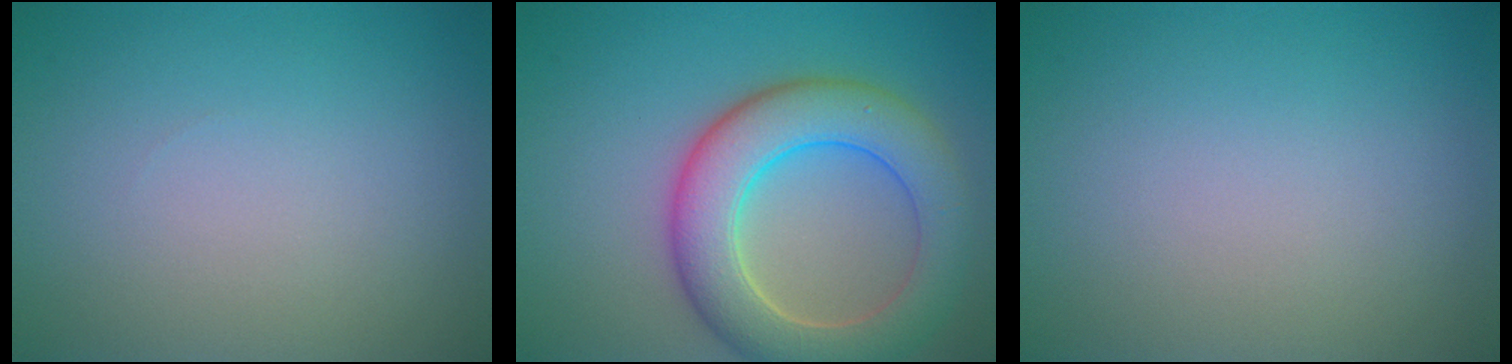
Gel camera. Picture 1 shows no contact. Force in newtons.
{"total": 7.8, "press": 7.8, "slide": 0.3}
{"total": 0.0}